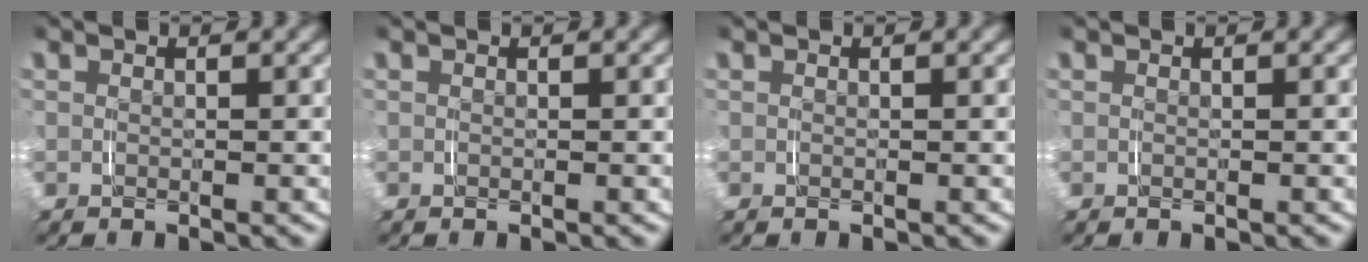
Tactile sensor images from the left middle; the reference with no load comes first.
{"total": 0.0}
{"total": 0.0}
{"total": 0.0}